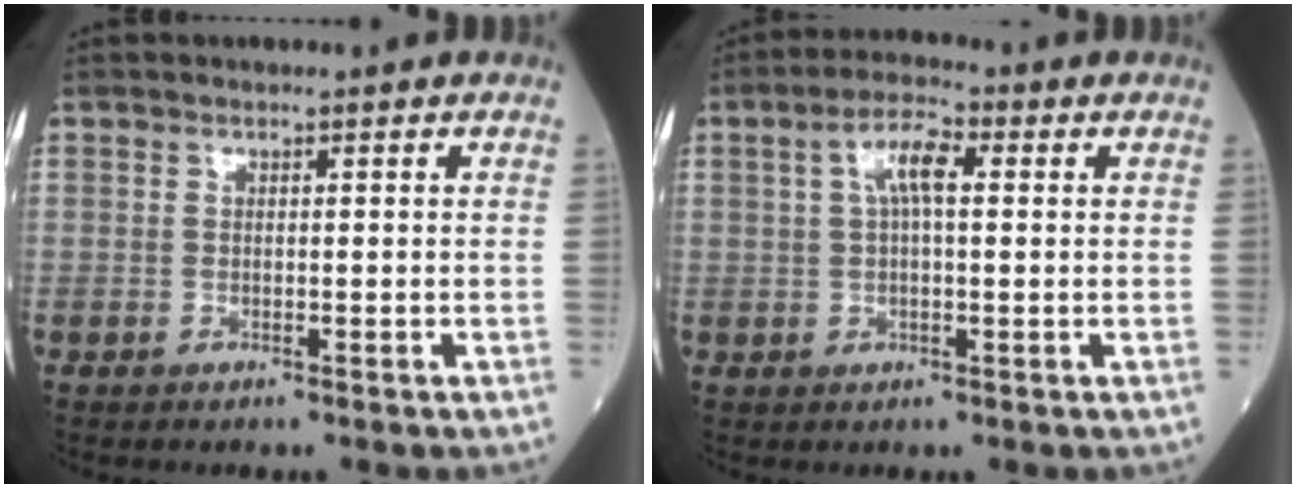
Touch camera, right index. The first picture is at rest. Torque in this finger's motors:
{"motor_torque": [0.80, 0.38, 0.17, 0.06]}